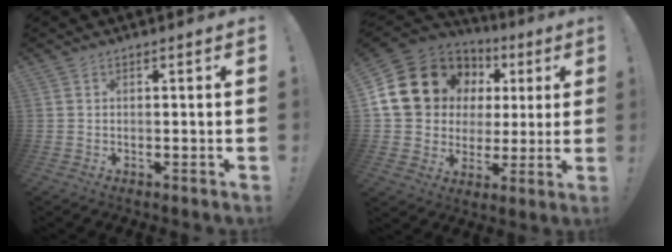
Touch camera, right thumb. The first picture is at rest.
{"total": 18.8, "force": [7.7, 14.9, 8.6], "torque": [-0.135, -0.034, 0.174]}